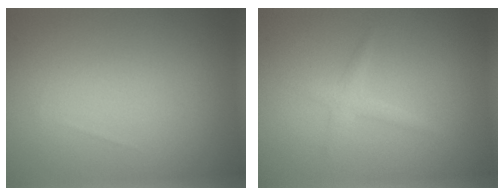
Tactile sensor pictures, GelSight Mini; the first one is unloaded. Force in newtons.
{"total": 1.3, "press": 1.3, "slide": 0.0}